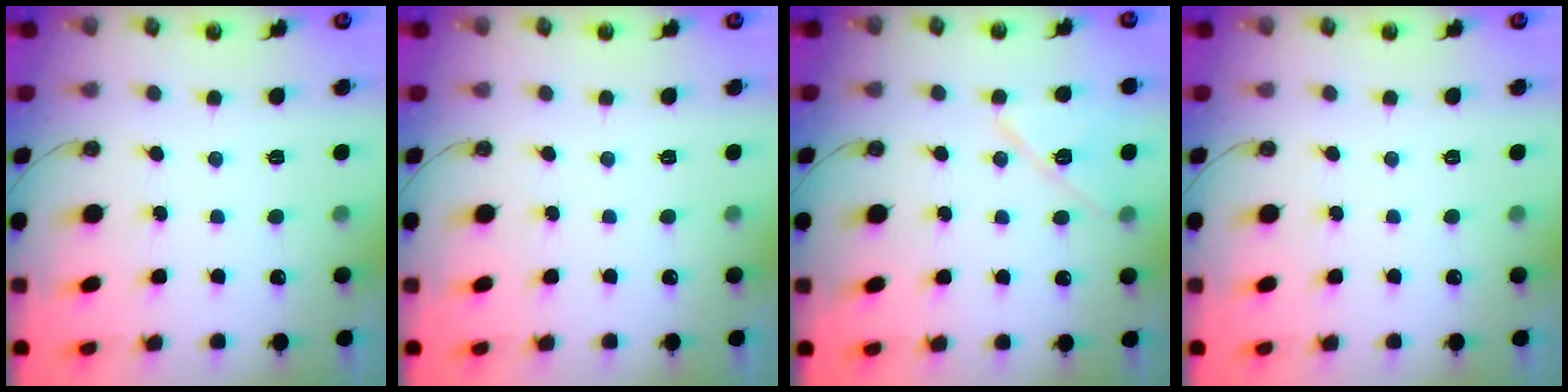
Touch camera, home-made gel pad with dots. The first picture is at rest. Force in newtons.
{"total": 0.0}
{"total": 10.7, "press": 10.6, "slide": 0.5}
{"total": 0.0}